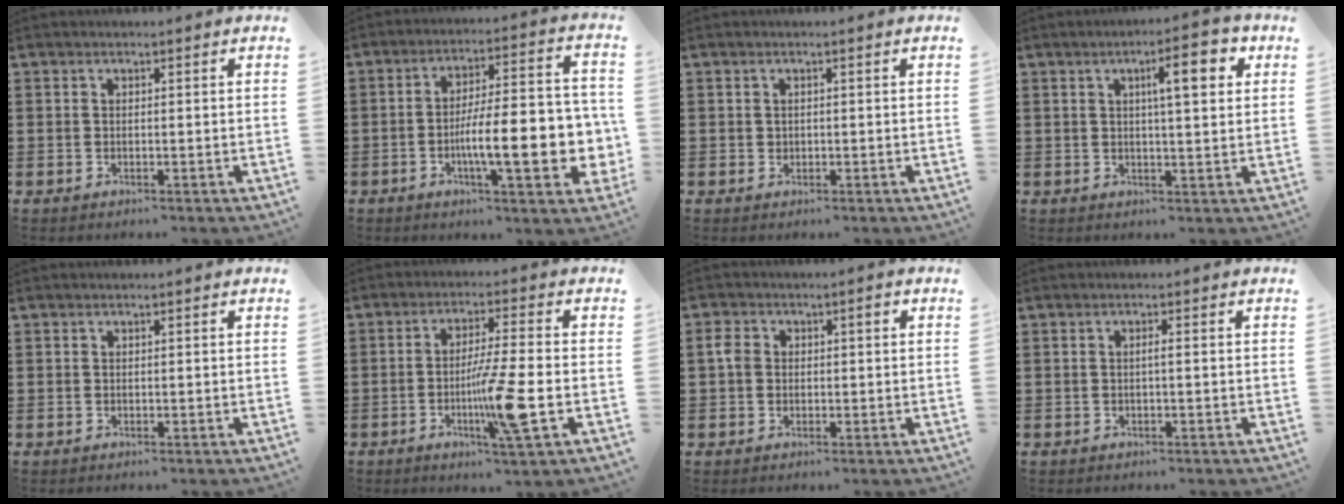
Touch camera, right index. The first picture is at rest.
{"total": 13.9, "force": [-3.6, 3.6, 13.0], "torque": [-0.195, -0.011, -0.066]}
{"total": 0.7, "force": [0.2, 0.6, 0.2], "torque": [-0.006, 0.003, 0.004]}
{"total": 7.2, "force": [2.6, 1.8, 6.4], "torque": [-0.099, -0.004, 0.034]}
{"total": 0.0}
{"total": 10.2, "force": [-2.9, 0.3, 9.8], "torque": [-0.179, -0.015, -0.056]}
{"total": 2.7, "force": [-0.1, 1.9, 1.8], "torque": [-0.041, 0.009, -0.005]}
{"total": 0.9, "force": [-0.3, -0.1, 0.9], "torque": [-0.016, -0.005, -0.006]}